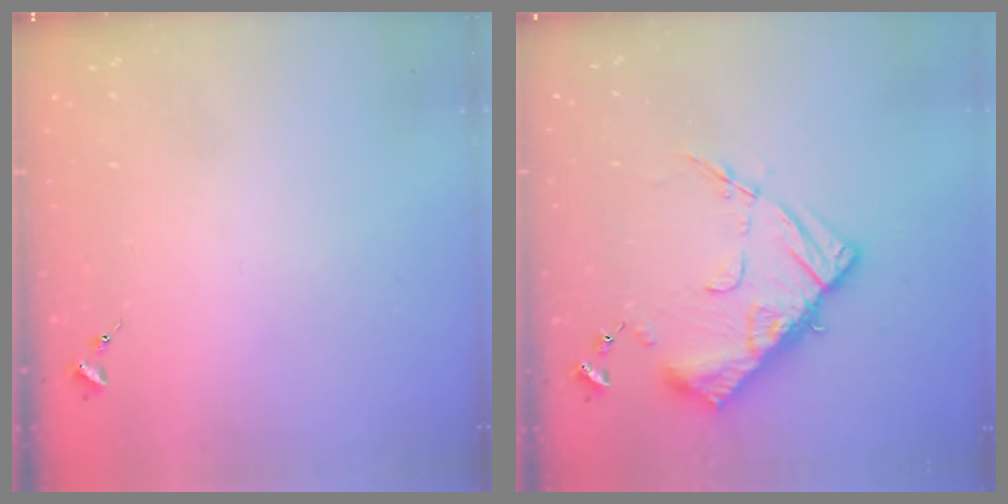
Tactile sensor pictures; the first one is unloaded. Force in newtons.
{"total": 14.8, "press": 14.7, "slide": 1.4}